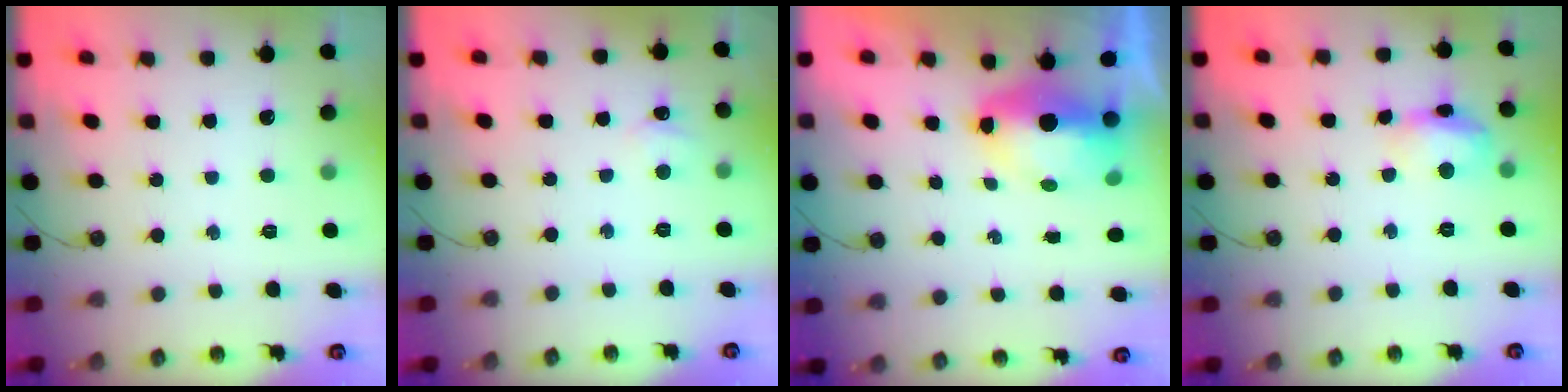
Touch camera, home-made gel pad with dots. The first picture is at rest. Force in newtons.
{"total": 2.8, "press": 2.8, "slide": 0.3}
{"total": 8.0, "press": 7.8, "slide": 1.5}
{"total": 12.1, "press": 12.1, "slide": 0.9}